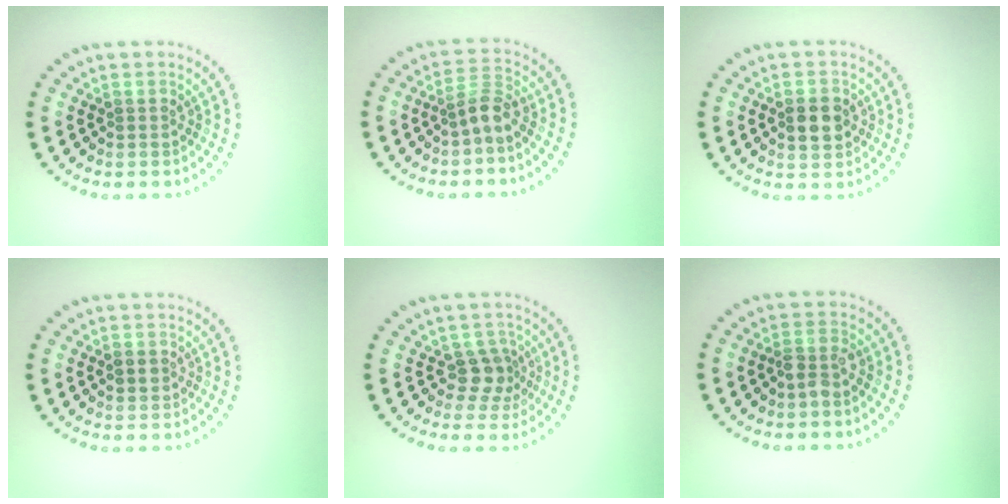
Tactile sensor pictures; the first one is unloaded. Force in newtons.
{"total": 2.2, "press": 1.6, "slide": 1.5}
{"total": 2.9, "press": 2.9, "slide": 0.1}
{"total": 1.2, "press": 1.1, "slide": 0.3}
{"total": 2.4, "press": 1.8, "slide": 1.6}
{"total": 1.7, "press": 1.5, "slide": 0.8}